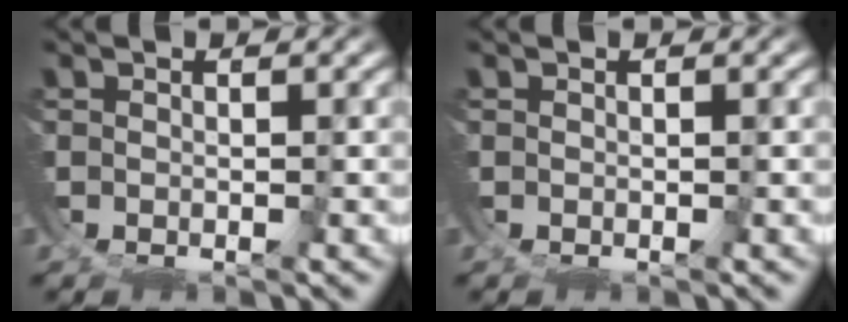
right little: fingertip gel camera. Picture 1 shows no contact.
{"total": 0.0}